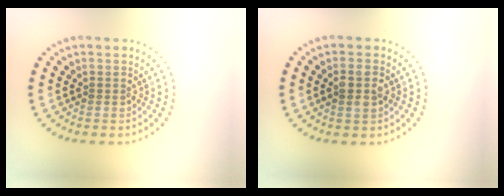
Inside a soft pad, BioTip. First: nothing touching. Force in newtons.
{"total": 2.2, "press": 2.2, "slide": 0.5}